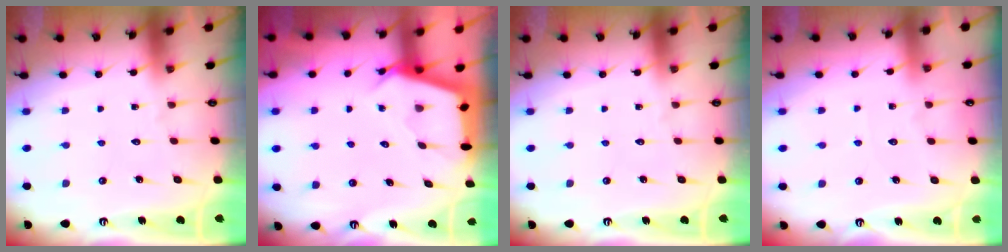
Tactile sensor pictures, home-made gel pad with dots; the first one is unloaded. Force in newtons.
{"total": 2.8, "press": 2.8, "slide": 0.2}
{"total": 0.0}
{"total": 2.9, "press": 2.8, "slide": 0.5}